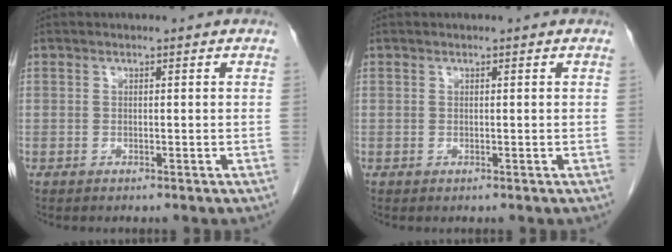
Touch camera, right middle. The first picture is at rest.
{"total": 0.0}